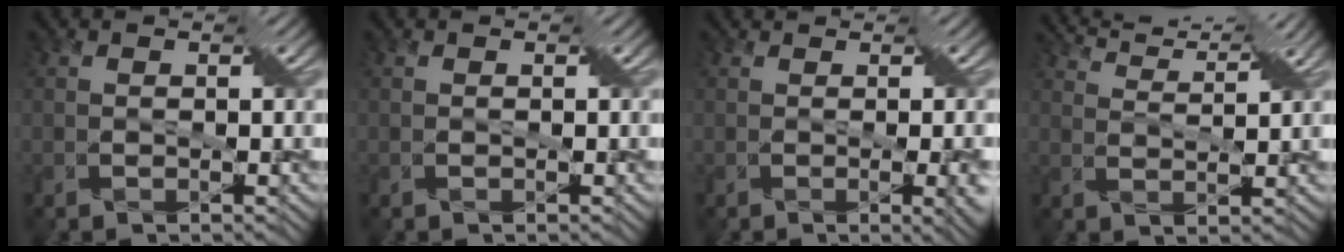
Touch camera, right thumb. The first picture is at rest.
{"total": 0.0}
{"total": 4.0, "force": [-0.1, 1.5, 3.7], "torque": [-0.051, -0.008, 0.001]}
{"total": 6.1, "force": [5.8, -0.5, 1.9], "torque": [-0.065, 0.005, 0.103]}